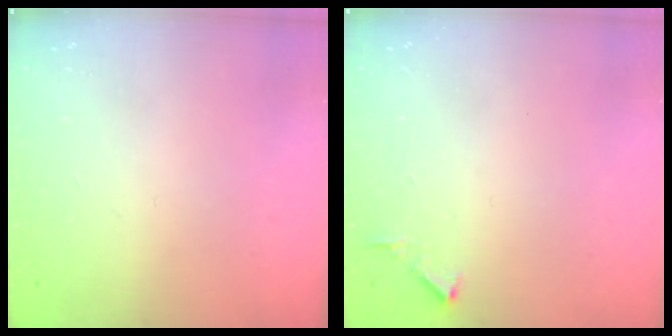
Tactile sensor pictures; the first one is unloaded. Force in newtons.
{"total": 2.8, "press": 2.8, "slide": 0.3}